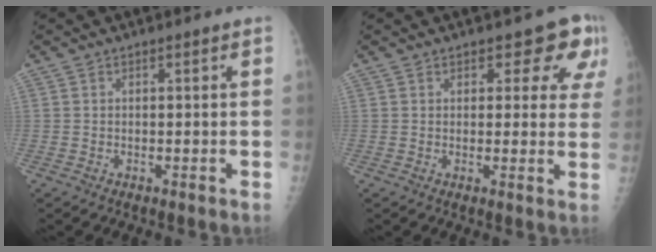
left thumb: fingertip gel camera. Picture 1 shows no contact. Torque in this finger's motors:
{"motor_torque": [0.02, 0.17, -0.11, -0.05, 0.07]}